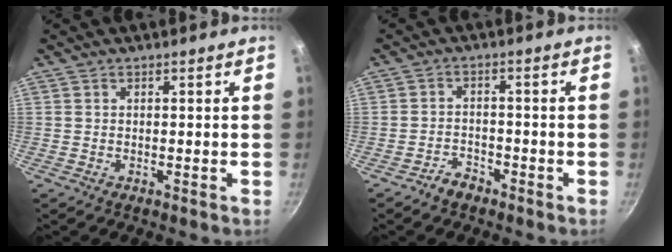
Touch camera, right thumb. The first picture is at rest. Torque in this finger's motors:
{"motor_torque": [-0.32, 0.01, -0.25, 0.04, 0.02]}